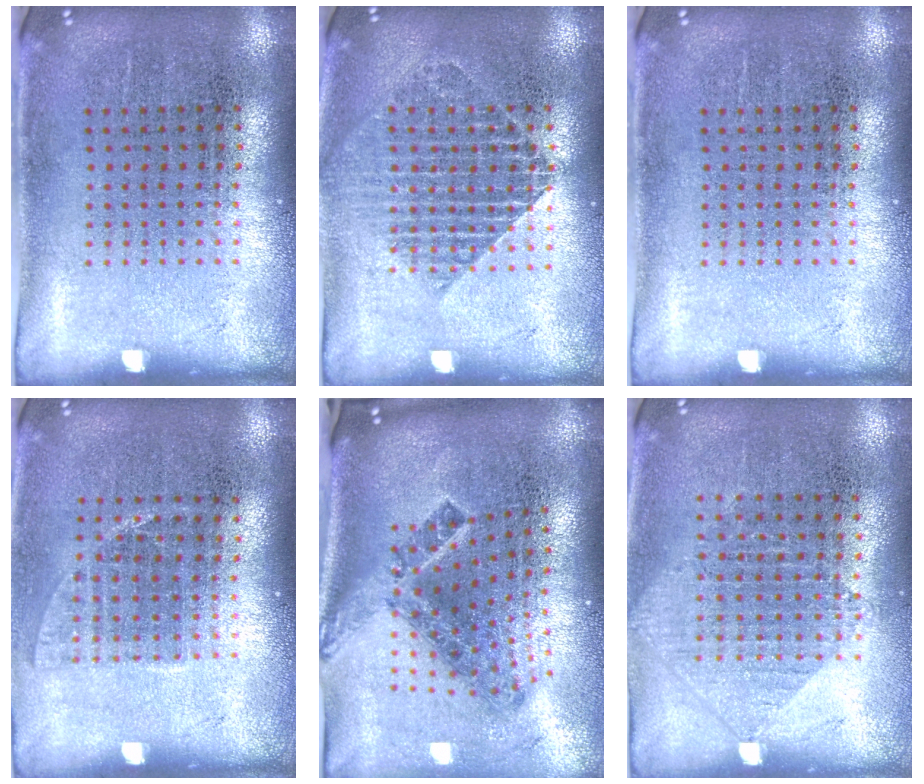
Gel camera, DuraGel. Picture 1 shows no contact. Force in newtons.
{"total": 1.6, "press": 1.4, "slide": 0.7}
{"total": 0.0}
{"total": 1.0, "press": 0.8, "slide": 0.6}
{"total": 2.0, "press": 1.3, "slide": 1.6}
{"total": 1.0, "press": 0.9, "slide": 0.4}